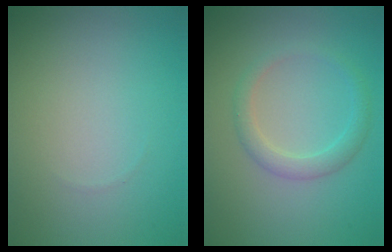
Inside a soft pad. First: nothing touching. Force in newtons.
{"total": 2.1, "press": 2.1, "slide": 0.0}